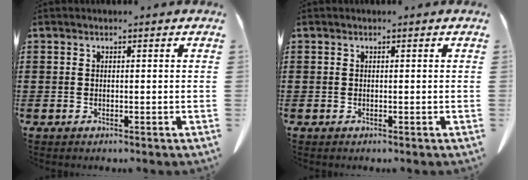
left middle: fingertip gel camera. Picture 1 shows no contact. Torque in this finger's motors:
{"motor_torque": [-1.12, -1.02, 0.01, -0.01]}